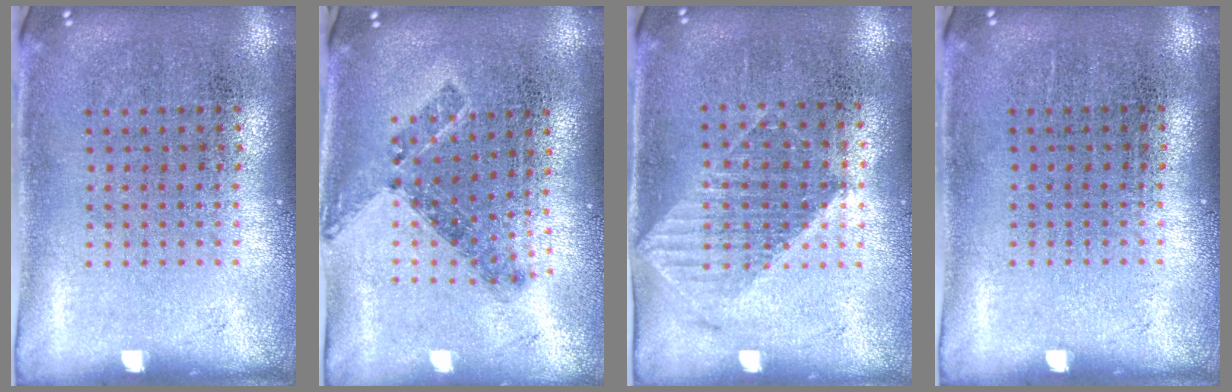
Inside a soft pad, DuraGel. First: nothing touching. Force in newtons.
{"total": 0.8, "press": 0.7, "slide": 0.4}
{"total": 1.2, "press": 1.1, "slide": 0.3}
{"total": 0.0}